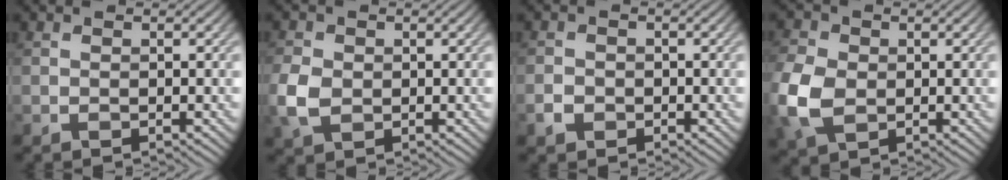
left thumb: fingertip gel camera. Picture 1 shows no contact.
{"total": 4.8, "force": [-0.5, 3.7, 3.0], "torque": [-0.085, -0.003, -0.014]}
{"total": 1.9, "force": [-0.9, 1.5, 0.7], "torque": [-0.013, -0.002, -0.022]}
{"total": 8.2, "force": [-0.9, 6.0, 5.4], "torque": [-0.166, -0.010, -0.025]}